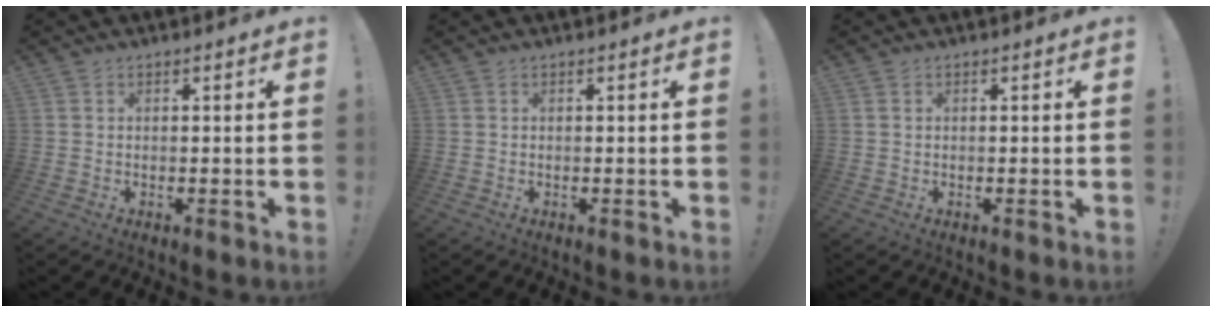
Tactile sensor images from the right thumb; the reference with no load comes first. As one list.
[{"total": 0.0}, {"total": 0.0}]